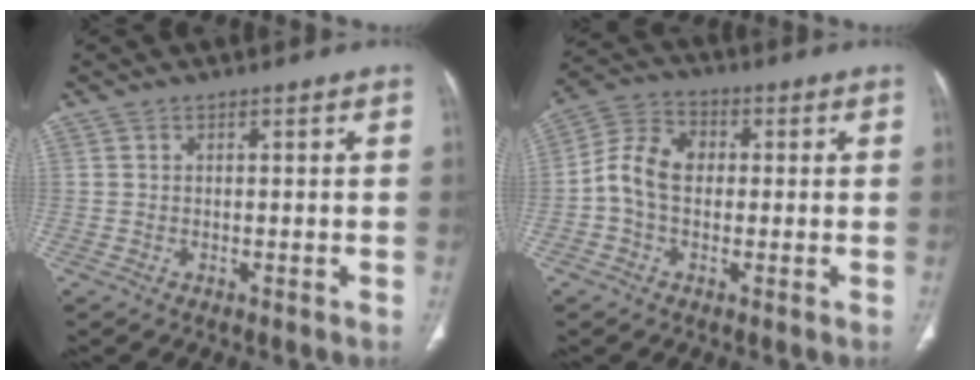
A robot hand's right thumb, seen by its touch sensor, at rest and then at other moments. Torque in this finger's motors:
{"motor_torque": [-0.02, 0.30, 0.77, -0.77, 0.05]}